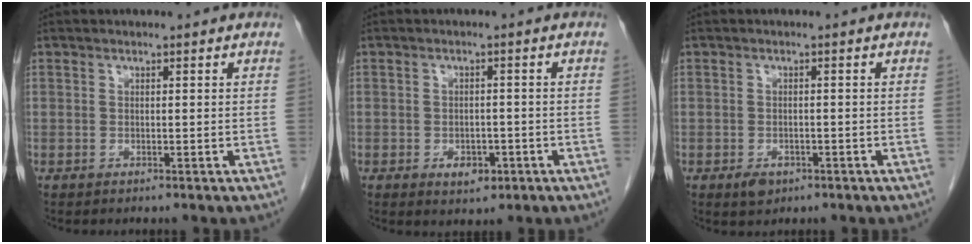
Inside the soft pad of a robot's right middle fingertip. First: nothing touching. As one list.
[{"total": 3.4, "force": [-1.5, 2.2, 2.1], "torque": [-0.026, 0.003, -0.012]}, {"total": 2.4, "force": [-1.3, 1.4, 1.4], "torque": [-0.024, 0.000, -0.012]}]